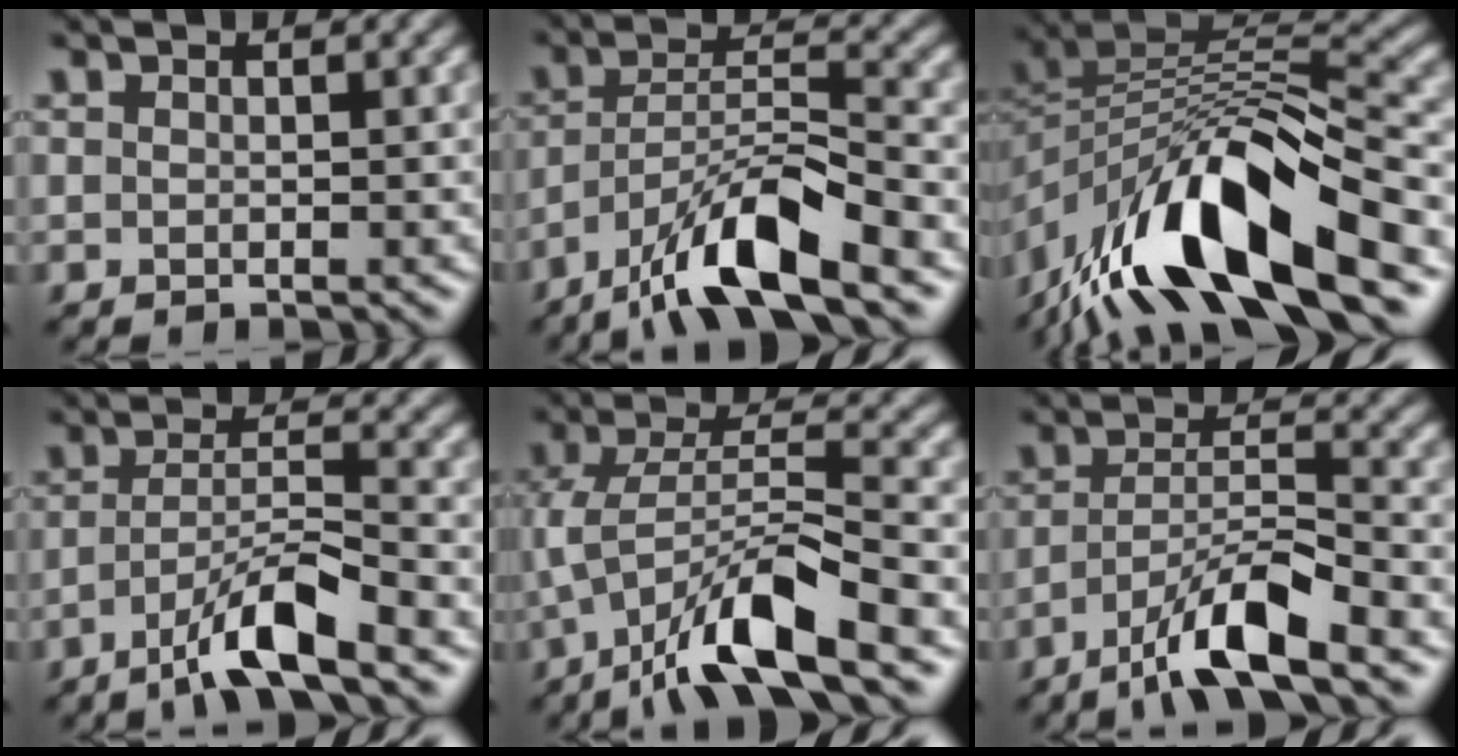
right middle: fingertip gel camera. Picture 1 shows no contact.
{"total": 8.8, "force": [-5.8, 1.9, 6.4], "torque": [-0.112, 0.010, -0.108]}
{"total": 14.0, "force": [-7.2, 5.3, 10.8], "torque": [-0.190, 0.009, -0.128]}
{"total": 5.8, "force": [-3.6, 0.8, 4.5], "torque": [-0.080, 0.008, -0.070]}
{"total": 9.4, "force": [-5.3, 2.3, 7.4], "torque": [-0.139, 0.011, -0.100]}
{"total": 6.9, "force": [-4.5, 1.2, 5.1], "torque": [-0.091, 0.007, -0.085]}